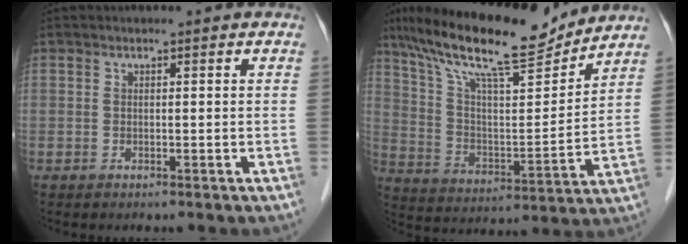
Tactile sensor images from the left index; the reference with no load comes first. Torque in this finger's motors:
{"motor_torque": [1.03, -1.11, 0.48, 0.18]}